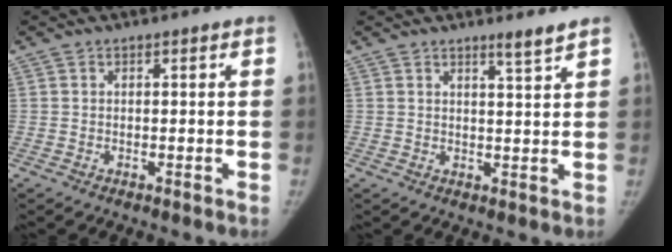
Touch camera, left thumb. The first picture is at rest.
{"total": 2.6, "force": [2.2, -0.4, 1.4], "torque": [-0.017, -0.024, 0.035]}